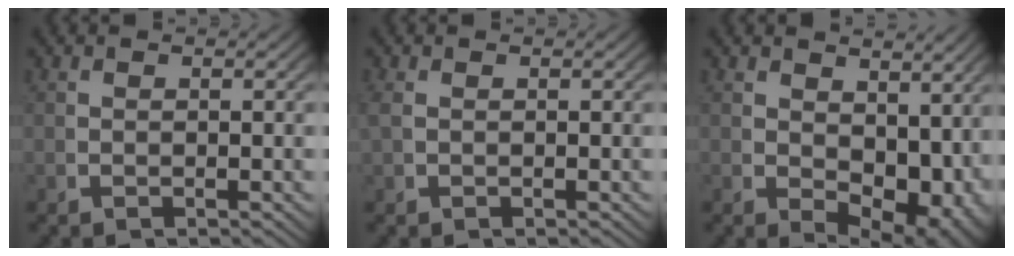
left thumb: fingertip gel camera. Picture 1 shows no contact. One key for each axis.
{"total": 0.6, "fx": 0.2, "fy": 0.4, "fz": 0.4, "tx": -0.015, "ty": -0.002, "tz": 0.008}
{"total": 6.6, "fx": 0.5, "fy": 4.0, "fz": 5.2, "tx": -0.083, "ty": -0.036, "tz": 0.032}